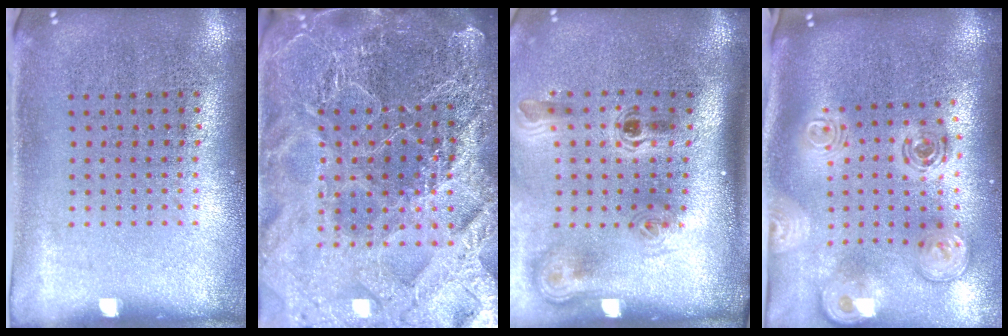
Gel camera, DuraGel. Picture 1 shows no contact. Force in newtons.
{"total": 6.3, "press": 5.4, "slide": 3.1}
{"total": 2.3, "press": 1.5, "slide": 1.8}
{"total": 2.5, "press": 1.8, "slide": 1.7}